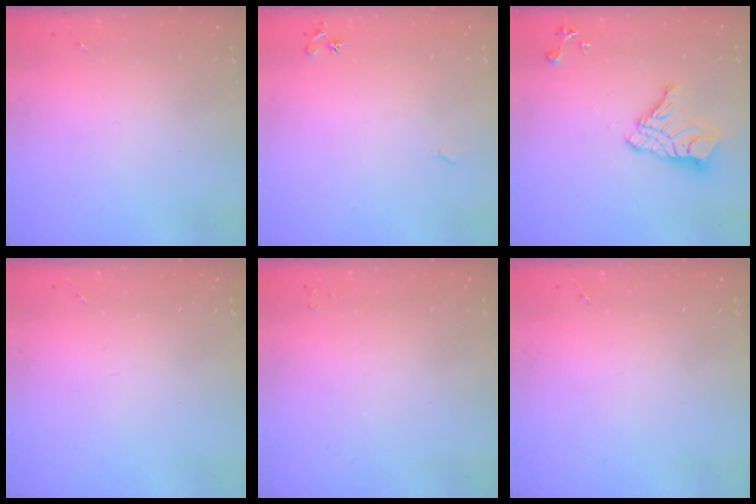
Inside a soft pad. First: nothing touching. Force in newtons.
{"total": 6.7, "press": 6.6, "slide": 1.0}
{"total": 13.2, "press": 13.2, "slide": 1.3}
{"total": 0.0}
{"total": 2.0, "press": 2.0, "slide": 0.3}
{"total": 0.0}